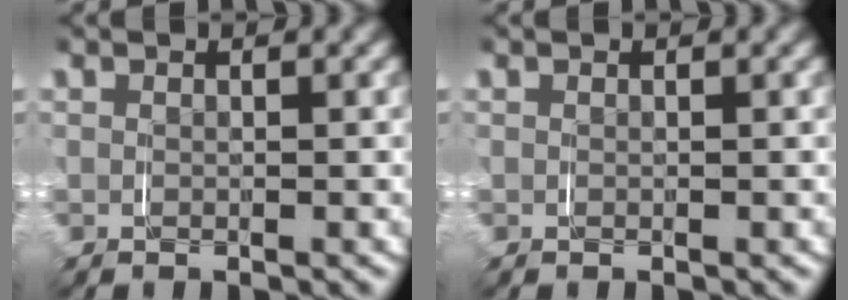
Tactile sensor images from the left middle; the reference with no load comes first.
{"total": 0.0}